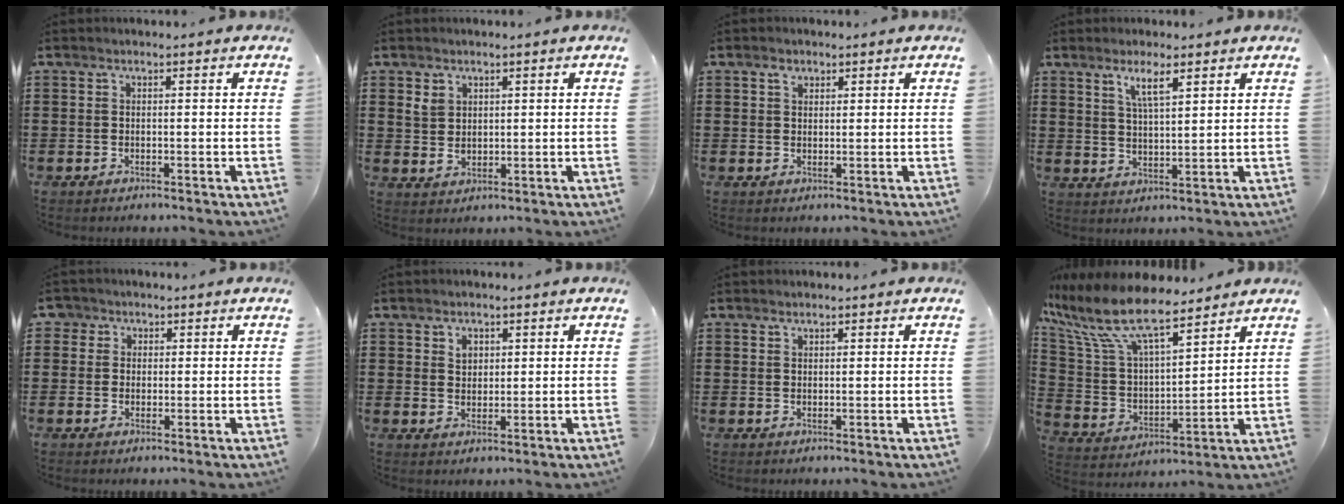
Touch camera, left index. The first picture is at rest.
{"total": 2.7, "force": [1.5, 2.0, 0.9], "torque": [-0.025, 0.007, 0.028]}
{"total": 1.6, "force": [0.9, 1.1, 0.7], "torque": [-0.007, 0.000, 0.016]}
{"total": 4.7, "force": [3.0, 1.0, 3.4], "torque": [-0.076, 0.005, 0.052]}
{"total": 2.3, "force": [0.7, 2.2, 0.0], "torque": [-0.014, 0.010, 0.009]}
{"total": 2.1, "force": [1.2, 1.7, 0.6], "torque": [-0.010, 0.003, 0.020]}
{"total": 0.8, "force": [0.8, 0.3, 0.2], "torque": [-0.005, 0.000, 0.015]}
{"total": 11.7, "force": [8.9, 2.8, 7.1], "torque": [-0.183, -0.047, 0.153]}